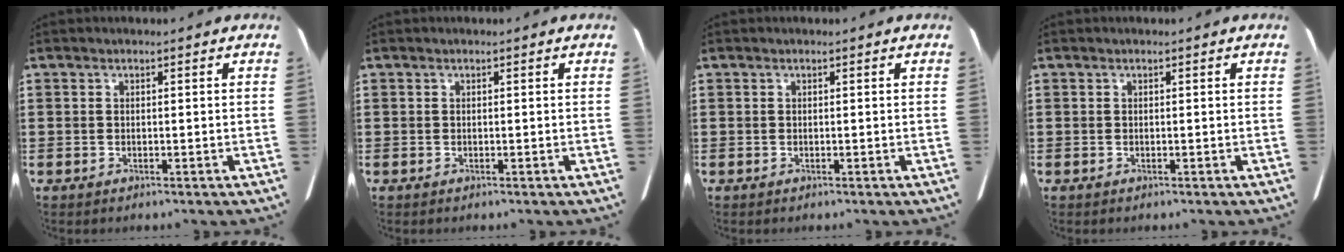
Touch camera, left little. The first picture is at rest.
{"total": 0.0}
{"total": 0.0}
{"total": 0.0}